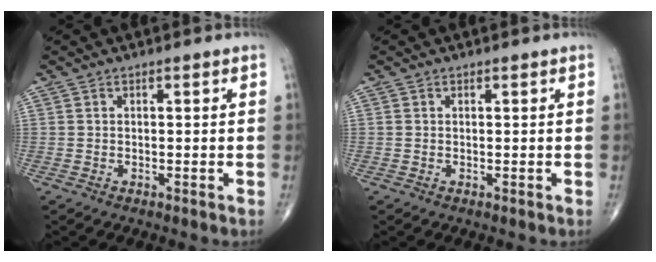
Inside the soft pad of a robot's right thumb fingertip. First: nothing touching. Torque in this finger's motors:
{"motor_torque": [0.29, 0.04, -0.19, -0.03, 0.01]}